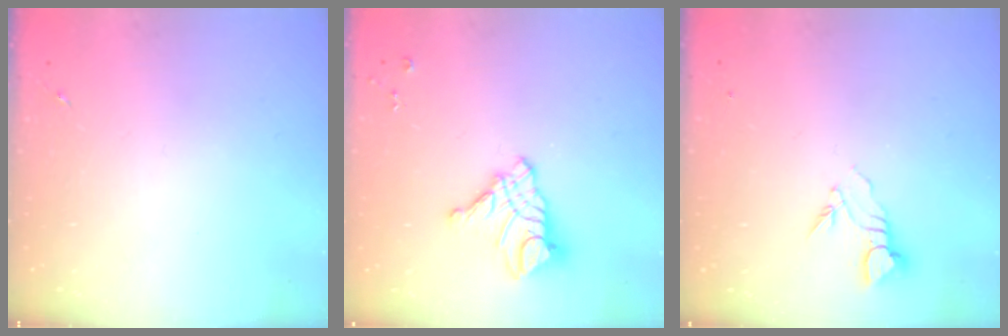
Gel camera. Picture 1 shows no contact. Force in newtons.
{"total": 13.4, "press": 13.3, "slide": 1.2}
{"total": 3.8, "press": 3.8, "slide": 0.2}